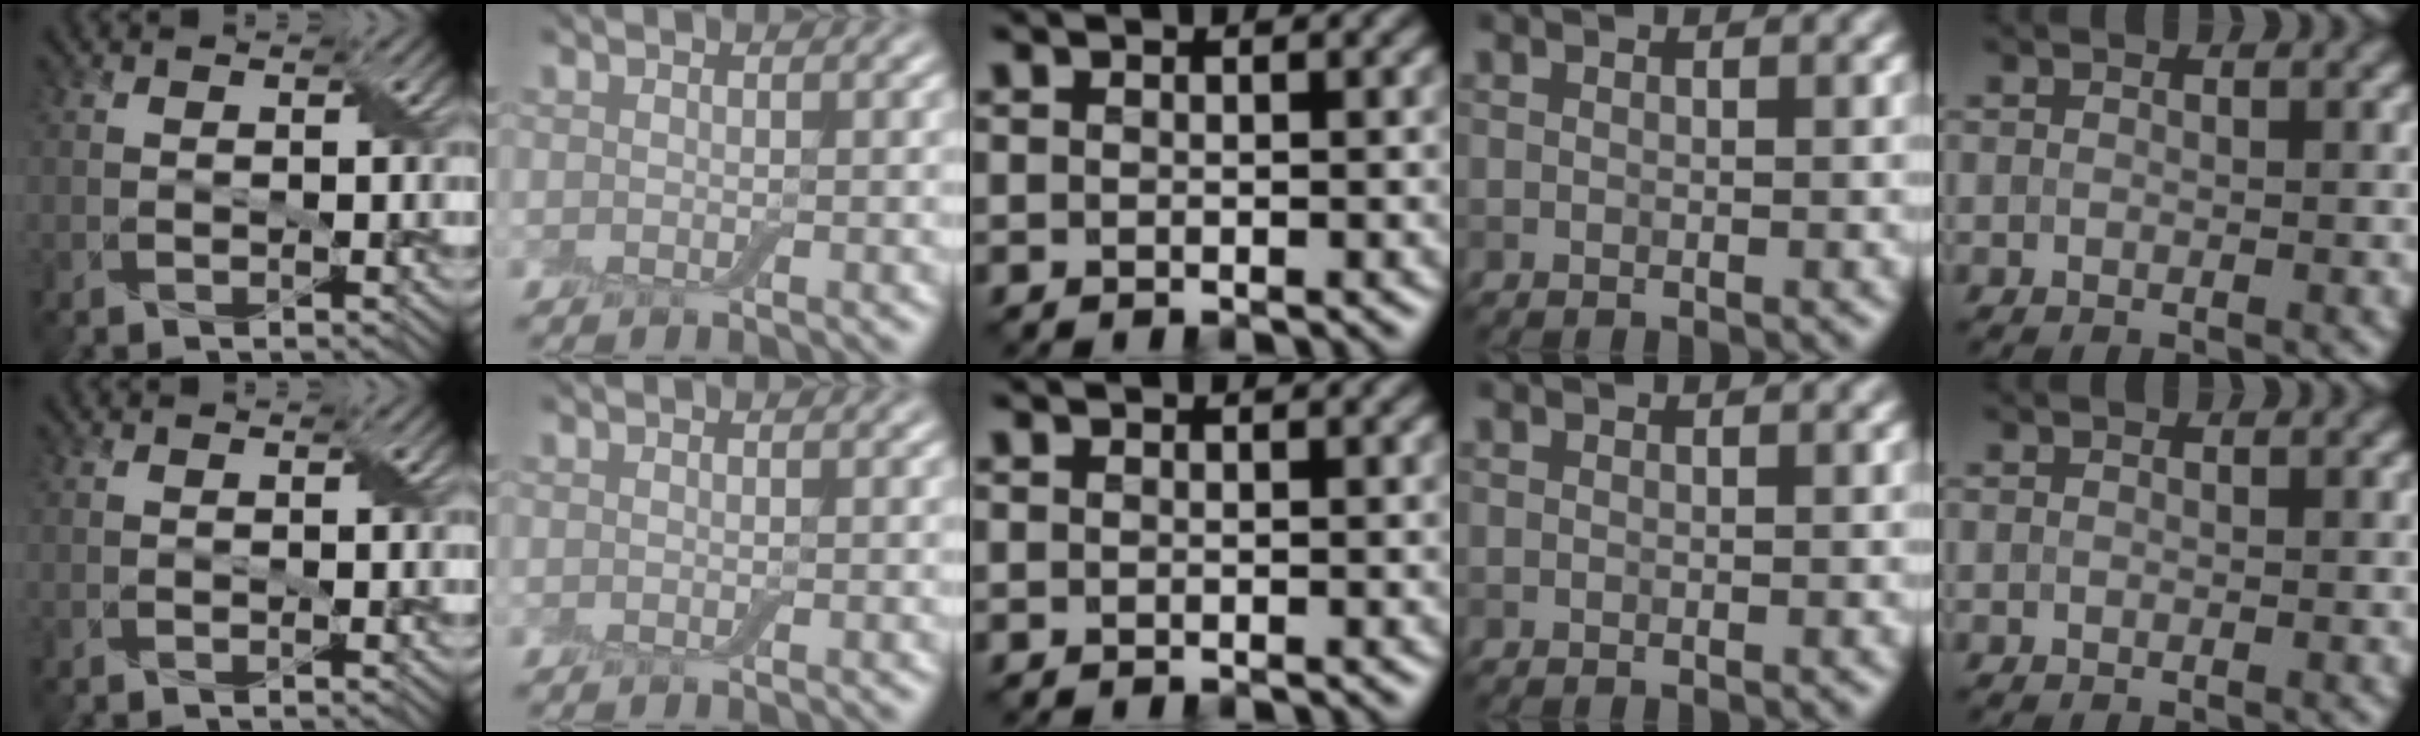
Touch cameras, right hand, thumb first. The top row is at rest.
{}